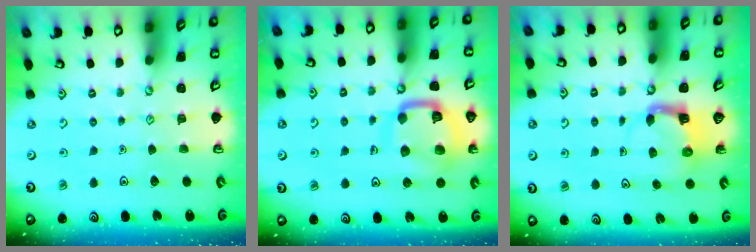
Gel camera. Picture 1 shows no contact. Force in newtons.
{"total": 14.4, "press": 14.4, "slide": 1.5}
{"total": 4.0, "press": 3.9, "slide": 0.7}